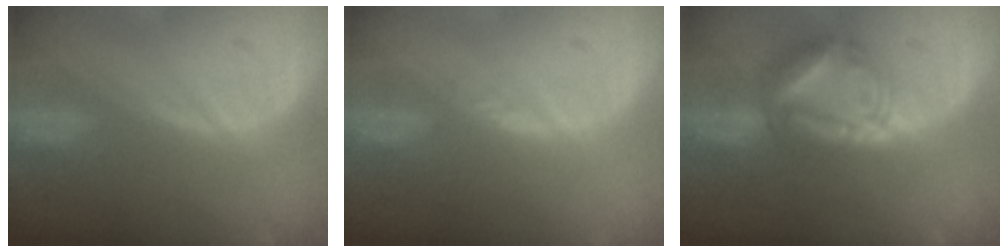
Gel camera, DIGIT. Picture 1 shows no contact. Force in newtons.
{"total": 0.8, "press": 0.8, "slide": 0.1}
{"total": 9.0, "press": 8.9, "slide": 0.9}